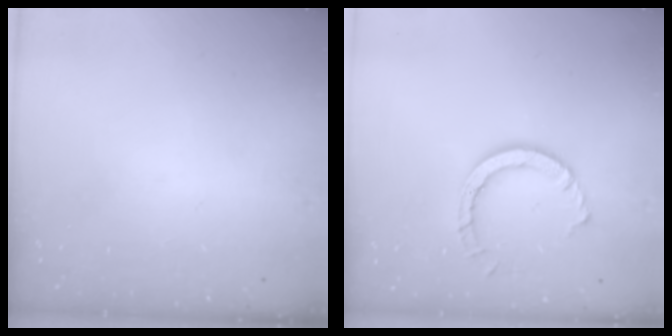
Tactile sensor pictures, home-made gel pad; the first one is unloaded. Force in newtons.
{"total": 7.9, "press": 7.9, "slide": 0.5}